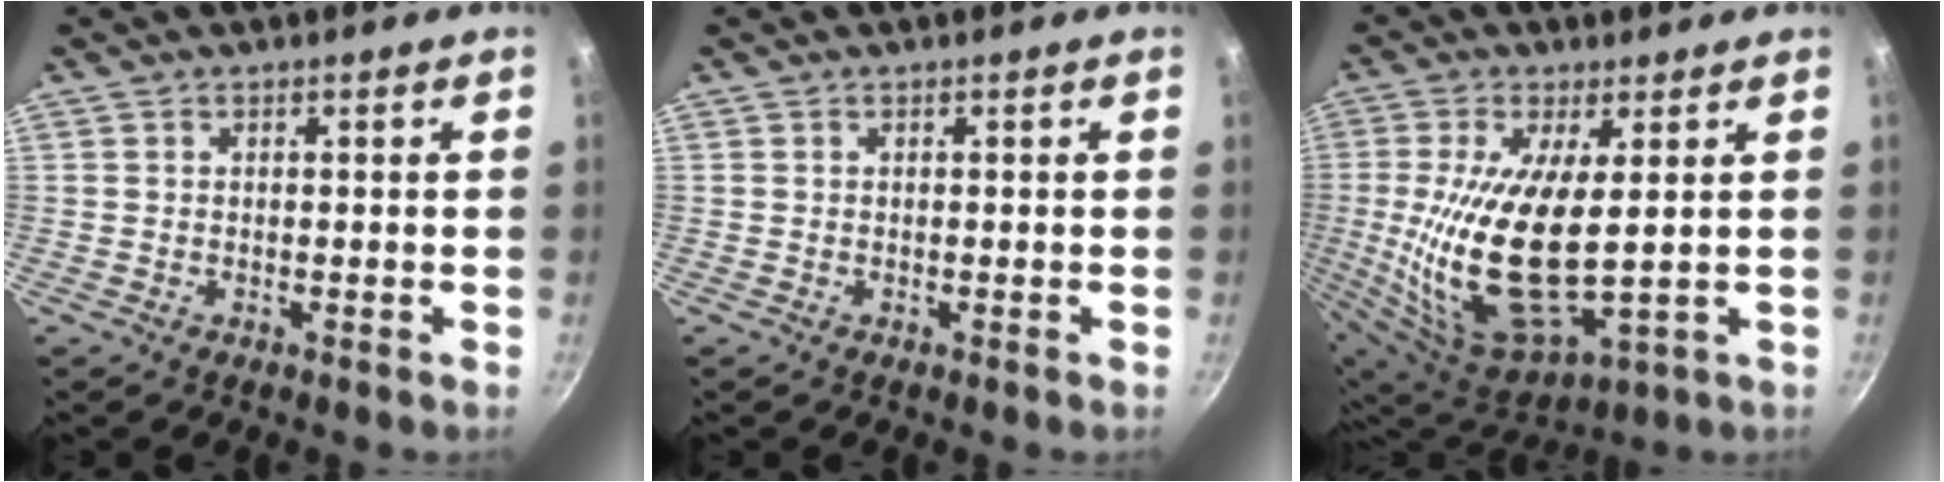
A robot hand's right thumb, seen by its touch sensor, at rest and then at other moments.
{"total": 0.0}
{"total": 19.0, "force": [0.7, 7.5, 17.4], "torque": [-0.350, -0.023, 0.025]}